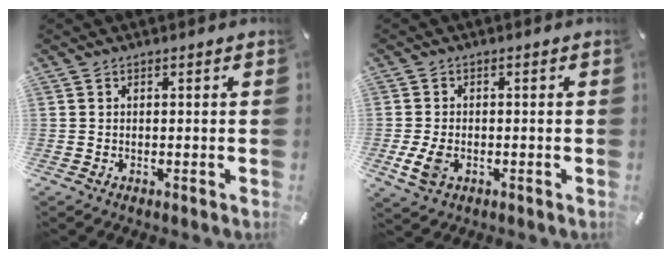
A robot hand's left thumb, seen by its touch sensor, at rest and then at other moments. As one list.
[{"total": 4.7, "force": [-1.4, 3.1, 3.3], "torque": [-0.087, -0.005, -0.030]}]